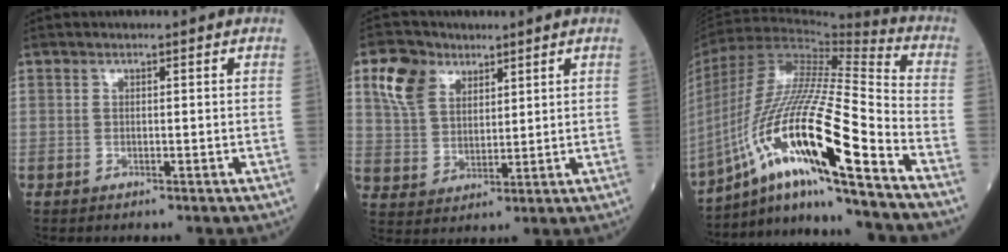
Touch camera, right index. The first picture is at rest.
{"total": 8.4, "force": [4.7, 5.4, 4.3], "torque": [-0.101, 0.024, 0.097]}
{"total": 22.8, "force": [-12.3, 0.7, 19.2], "torque": [-0.391, -0.024, -0.227]}